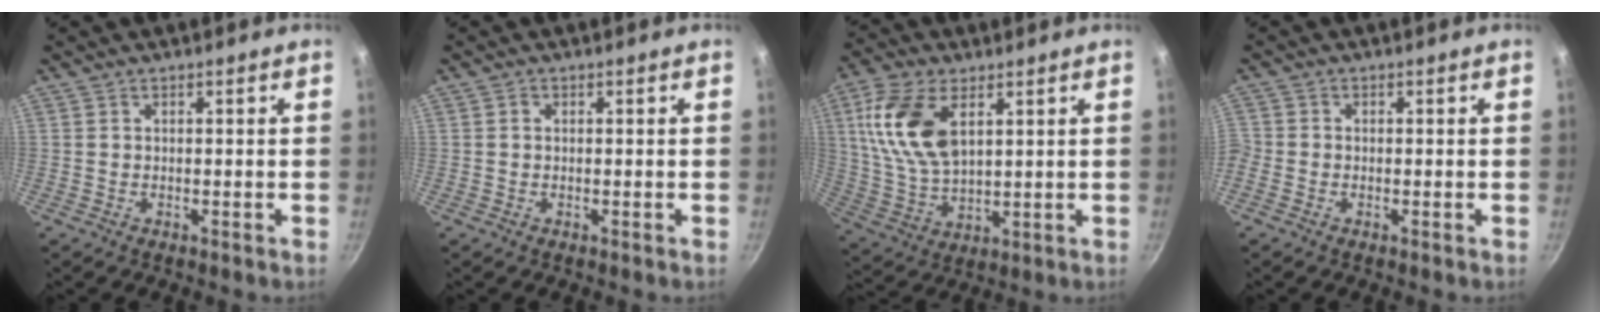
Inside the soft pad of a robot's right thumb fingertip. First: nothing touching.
{"total": 0.8, "force": [0.1, 0.6, 0.5], "torque": [-0.006, 0.005, 0.001]}
{"total": 14.7, "force": [5.0, 8.1, 11.2], "torque": [-0.211, -0.012, 0.104]}
{"total": 2.1, "force": [-1.0, 1.7, 0.7], "torque": [-0.019, 0.005, -0.027]}